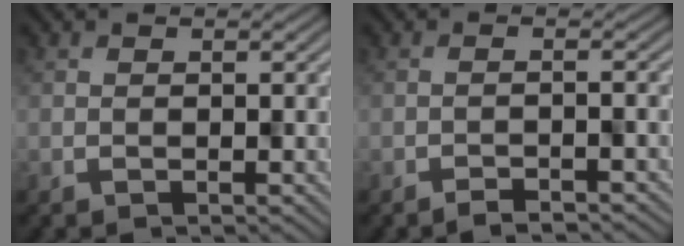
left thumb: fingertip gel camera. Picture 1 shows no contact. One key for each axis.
{"total": 1.8, "fx": -1.7, "fy": -0.1, "fz": -0.2, "tx": 0.005, "ty": 0.008, "tz": -0.032}